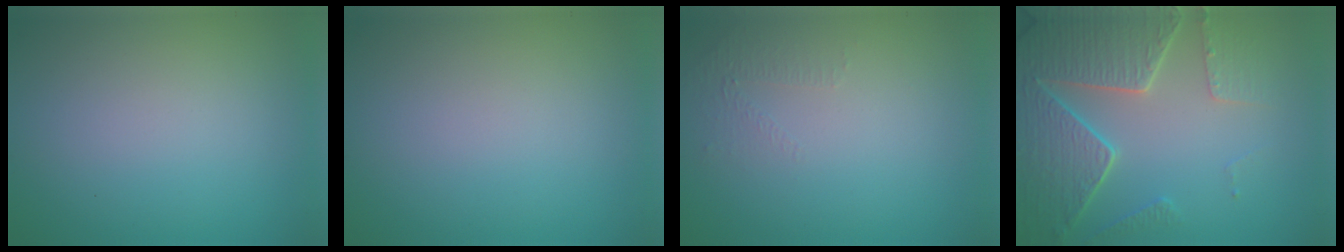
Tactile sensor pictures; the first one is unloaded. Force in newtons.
{"total": 0.0}
{"total": 0.9, "press": 0.4, "slide": 0.8}
{"total": 7.2, "press": 5.7, "slide": 4.5}